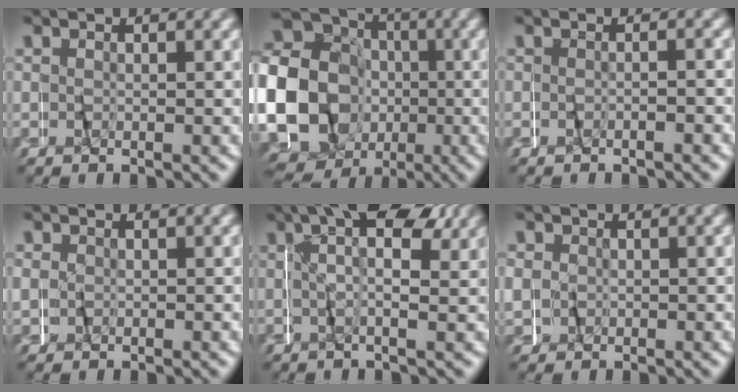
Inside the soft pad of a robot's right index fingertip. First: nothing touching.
{"total": 18.8, "force": [-3.4, 17.0, 7.2], "torque": [-0.200, -0.056, -0.060]}
{"total": 1.1, "force": [-1.1, -0.2, 0.3], "torque": [-0.011, 0.008, -0.023]}
{"total": 1.3, "force": [0.3, 1.3, 0.0], "torque": [-0.003, 0.004, 0.003]}
{"total": 7.3, "force": [3.8, 2.1, 5.8], "torque": [-0.085, 0.024, 0.044]}
{"total": 2.2, "force": [0.3, 2.1, 0.2], "torque": [-0.013, 0.001, 0.004]}